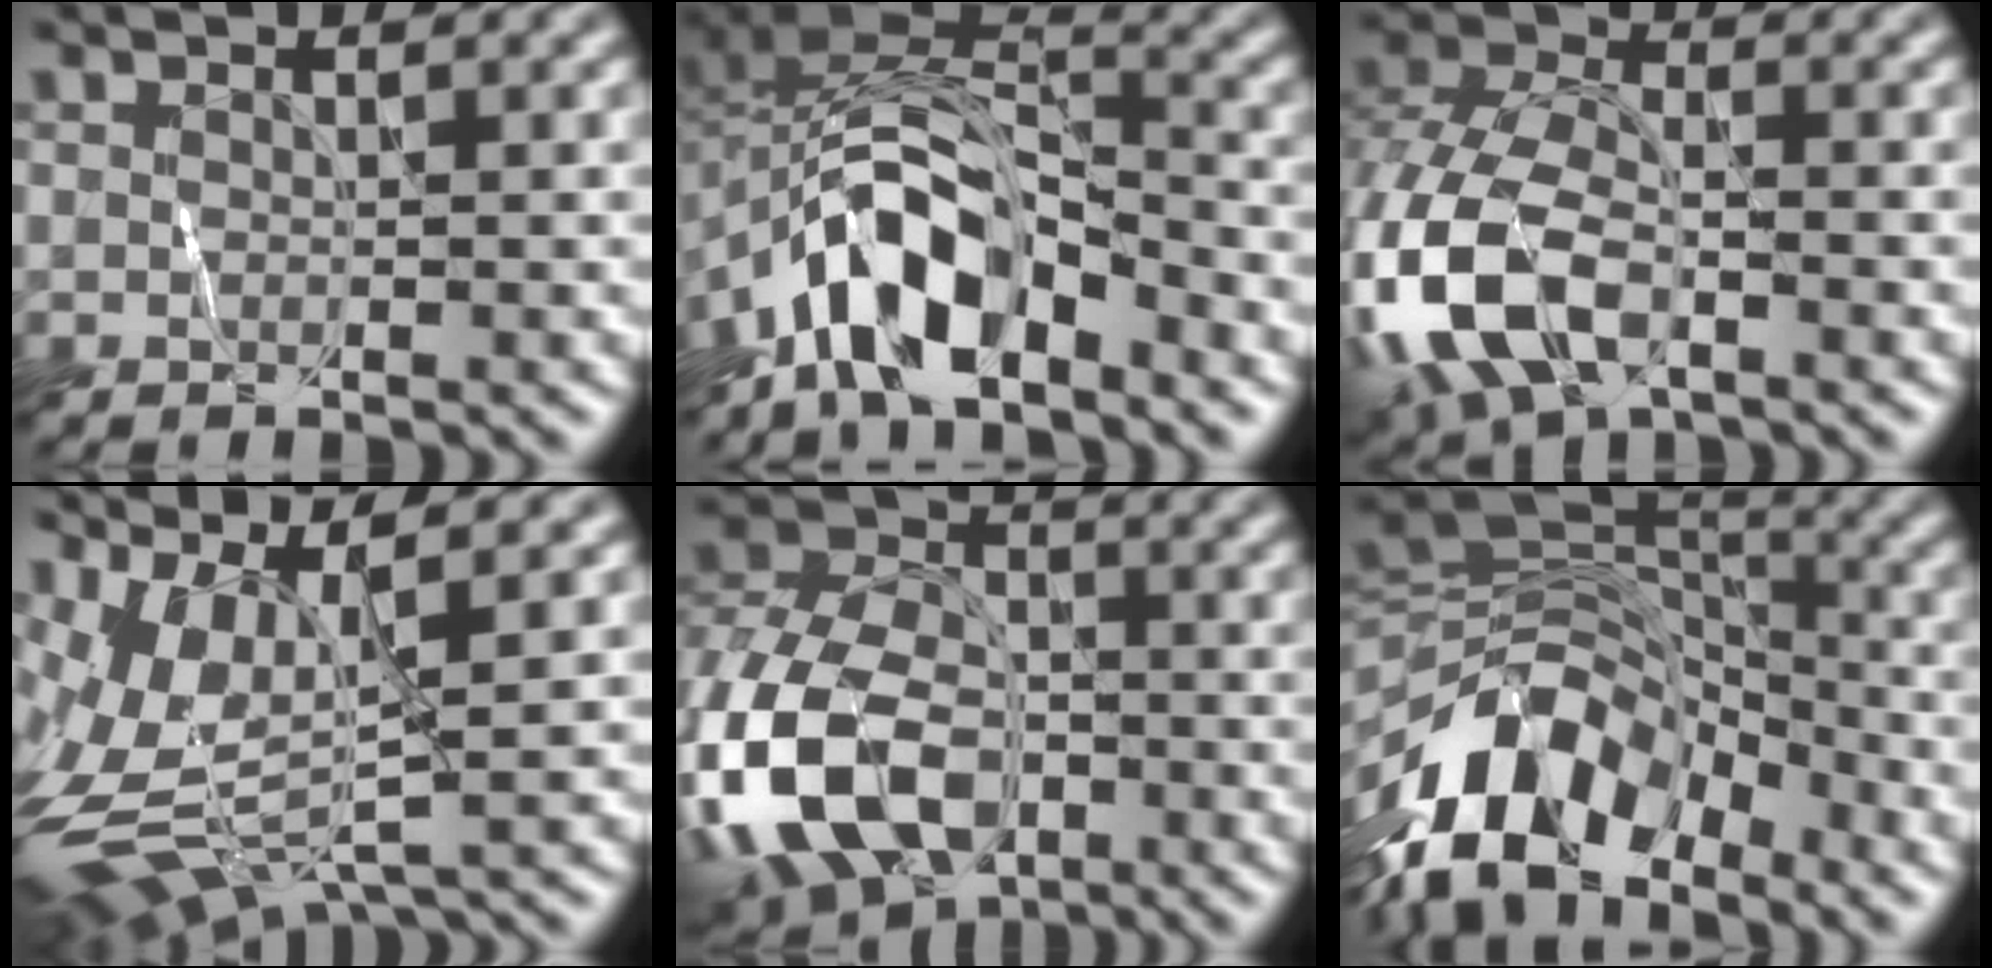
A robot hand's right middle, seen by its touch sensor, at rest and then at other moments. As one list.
[{"total": 9.1, "force": [-4.8, 4.1, 6.5], "torque": [-0.112, 0.015, -0.094]}, {"total": 11.0, "force": [-4.0, 6.4, 8.0], "torque": [-0.196, -0.008, -0.085]}, {"total": 8.6, "force": [0.2, 3.7, 7.8], "torque": [-0.181, -0.012, 0.011]}, {"total": 14.9, "force": [-6.1, 9.5, 9.8], "torque": [-0.215, -0.014, -0.124]}, {"total": 11.7, "force": [-6.7, 6.3, 7.2], "torque": [-0.128, 0.009, -0.134]}]